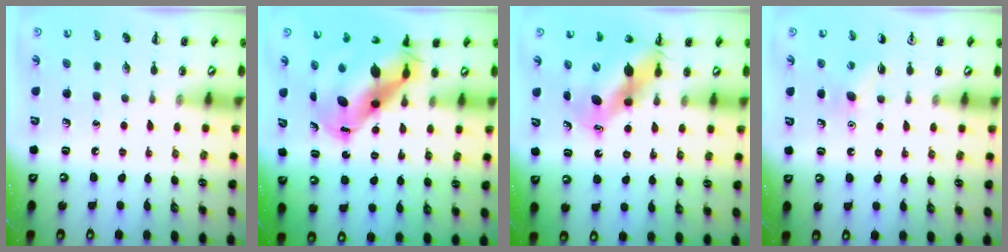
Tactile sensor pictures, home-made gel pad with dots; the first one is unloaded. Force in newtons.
{"total": 14.1, "press": 13.5, "slide": 4.0}
{"total": 11.1, "press": 10.6, "slide": 3.0}
{"total": 5.8, "press": 5.6, "slide": 1.5}